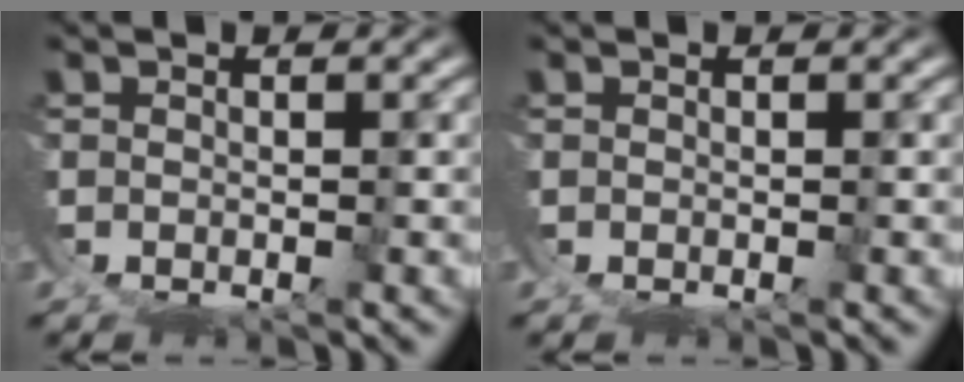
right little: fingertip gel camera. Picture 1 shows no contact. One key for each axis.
{"total": 0.0}